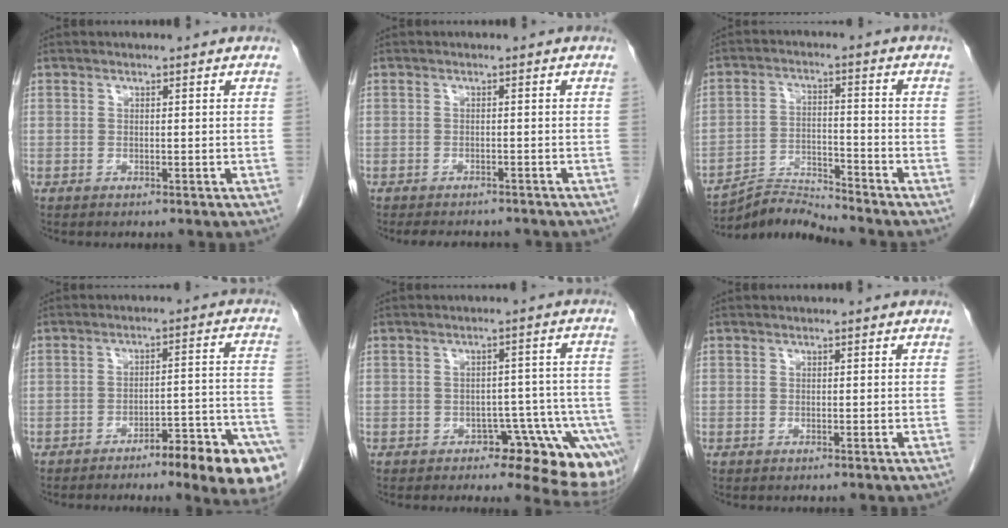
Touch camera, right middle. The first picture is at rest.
{"total": 6.5, "force": [-5.7, 2.2, 2.1], "torque": [-0.025, -0.001, -0.070]}
{"total": 6.6, "force": [-6.3, -1.6, -1.0], "torque": [0.007, 0.003, -0.115]}
{"total": 13.4, "force": [-8.8, 1.5, 10.0], "torque": [-0.075, 0.027, -0.118]}
{"total": 9.9, "force": [-5.7, 4.5, 6.7], "torque": [-0.049, 0.009, -0.072]}
{"total": 0.0}